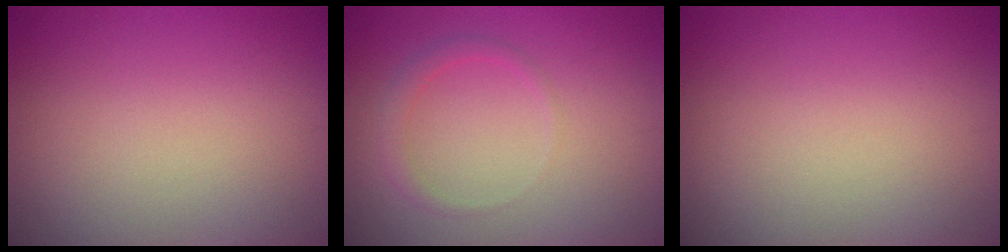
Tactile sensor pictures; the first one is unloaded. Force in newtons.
{"total": 1.4, "press": 1.4, "slide": 0.1}
{"total": 0.0}